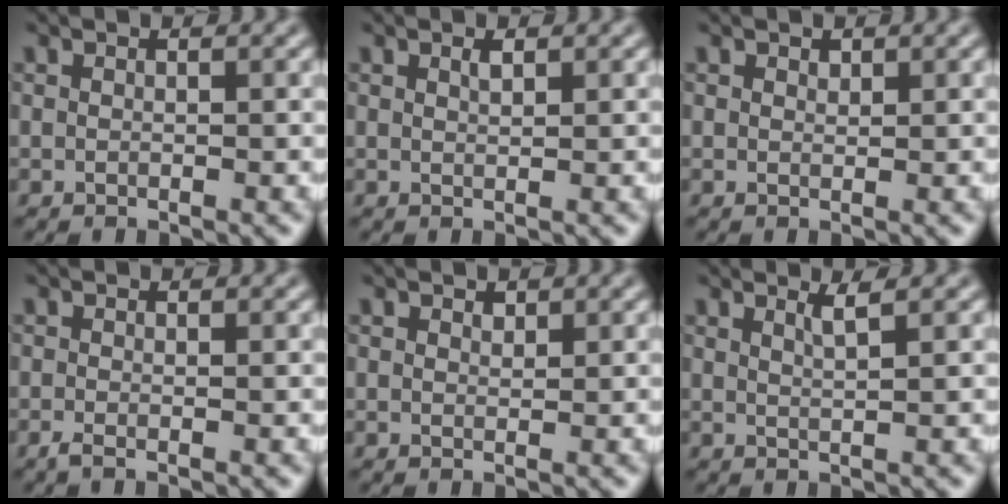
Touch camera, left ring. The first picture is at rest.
{"total": 0.8, "force": [0.6, 0.2, 0.5], "torque": [-0.010, 0.000, 0.011]}
{"total": 0.6, "force": [0.5, 0.3, 0.1], "torque": [-0.002, -0.002, 0.007]}
{"total": 1.0, "force": [-0.6, 0.1, 0.7], "torque": [-0.016, -0.004, -0.016]}
{"total": 0.6, "force": [0.5, 0.3, 0.2], "torque": [-0.002, -0.002, 0.009]}
{"total": 1.4, "force": [0.9, 0.3, 1.1], "torque": [-0.010, 0.002, 0.013]}